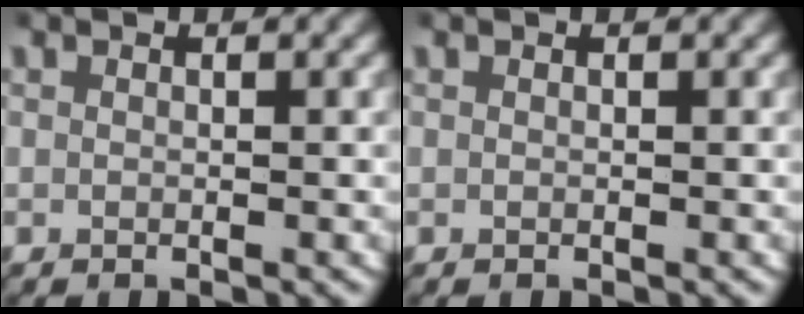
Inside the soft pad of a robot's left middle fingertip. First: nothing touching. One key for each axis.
{"total": 0.0}